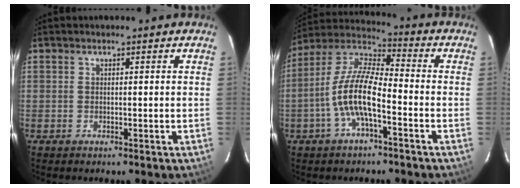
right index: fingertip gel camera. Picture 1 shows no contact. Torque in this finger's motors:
{"motor_torque": [1.61, -0.53, 1.05, 0.21]}